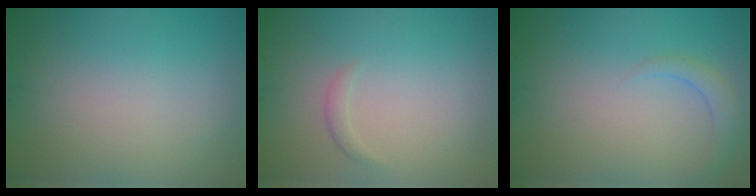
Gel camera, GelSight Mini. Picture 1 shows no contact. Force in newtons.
{"total": 0.8, "press": 0.8, "slide": 0.1}
{"total": 1.7, "press": 1.7, "slide": 0.3}